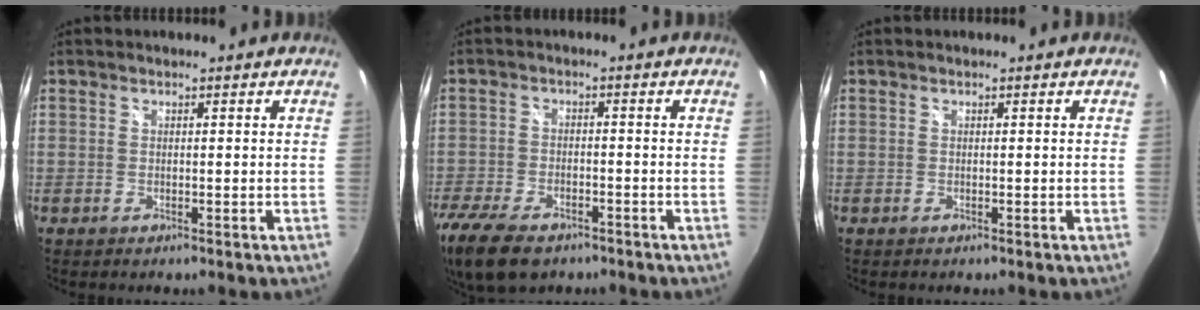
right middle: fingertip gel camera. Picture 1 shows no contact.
{"total": 13.8, "force": [-9.6, 6.7, 7.4], "torque": [-0.197, -0.037, -0.168]}
{"total": 0.0}